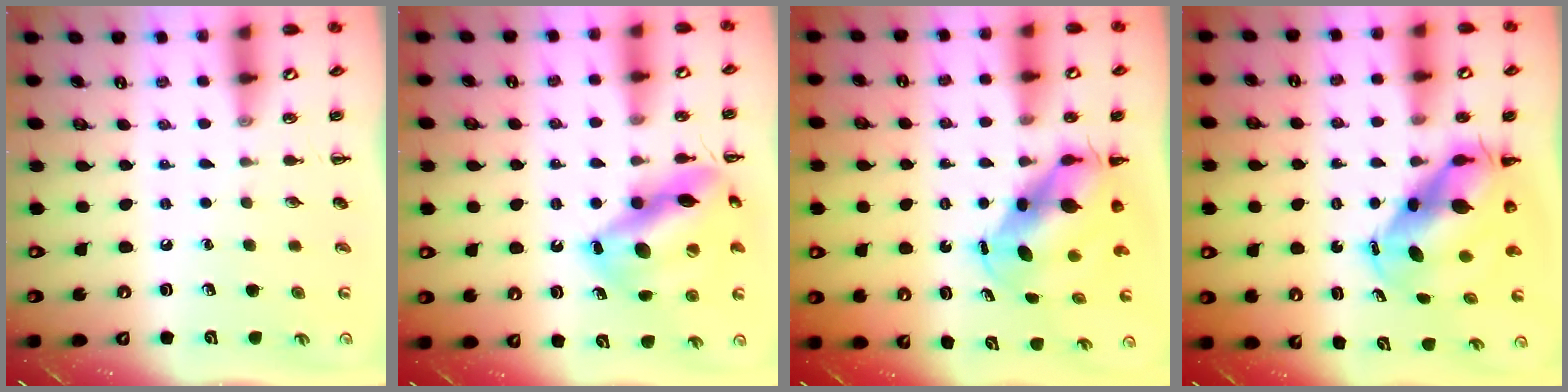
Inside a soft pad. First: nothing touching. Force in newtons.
{"total": 16.9, "press": 16.8, "slide": 1.8}
{"total": 7.8, "press": 7.6, "slide": 2.1}
{"total": 9.2, "press": 8.9, "slide": 2.2}